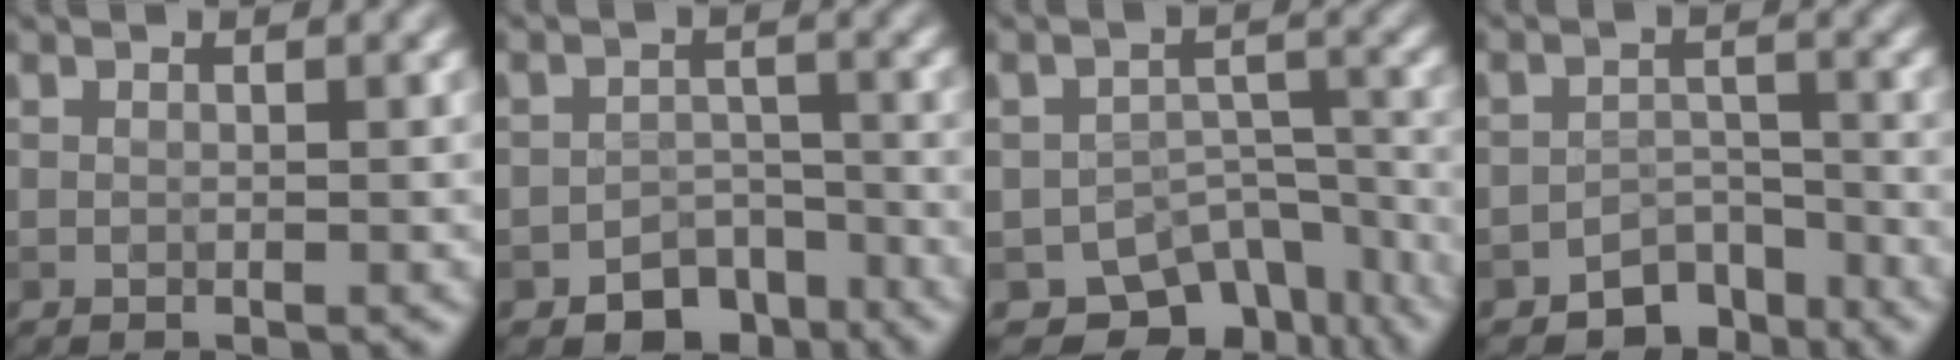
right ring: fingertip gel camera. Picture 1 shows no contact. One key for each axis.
{"total": 4.7, "fx": -3.3, "fy": 2.9, "fz": 1.5, "tx": -0.008, "ty": -0.001, "tz": -0.048}
{"total": 8.4, "fx": -6.1, "fy": 5.0, "fz": 2.9, "tx": -0.019, "ty": -0.012, "tz": -0.080}
{"total": 4.0, "fx": -3.1, "fy": 2.2, "fz": 1.0, "tx": 0.004, "ty": 0.000, "tz": -0.049}